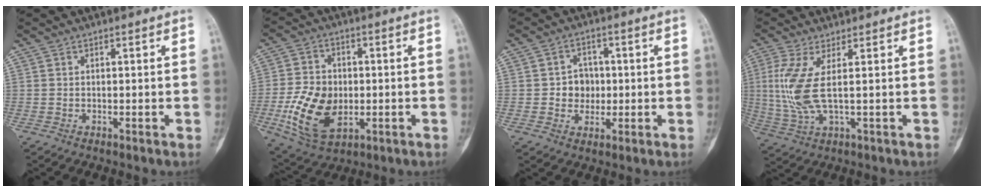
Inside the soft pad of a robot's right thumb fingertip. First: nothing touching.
{"total": 14.4, "force": [-2.9, 9.1, 10.8], "torque": [-0.189, -0.004, -0.042]}
{"total": 5.5, "force": [-0.1, 4.9, 2.6], "torque": [-0.009, 0.008, -0.004]}
{"total": 8.5, "force": [1.4, 2.1, 8.1], "torque": [-0.220, -0.011, 0.033]}